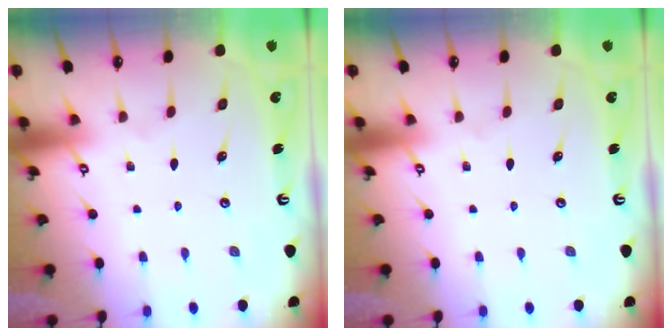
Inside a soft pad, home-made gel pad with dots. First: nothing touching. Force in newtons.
{"total": 0.0}